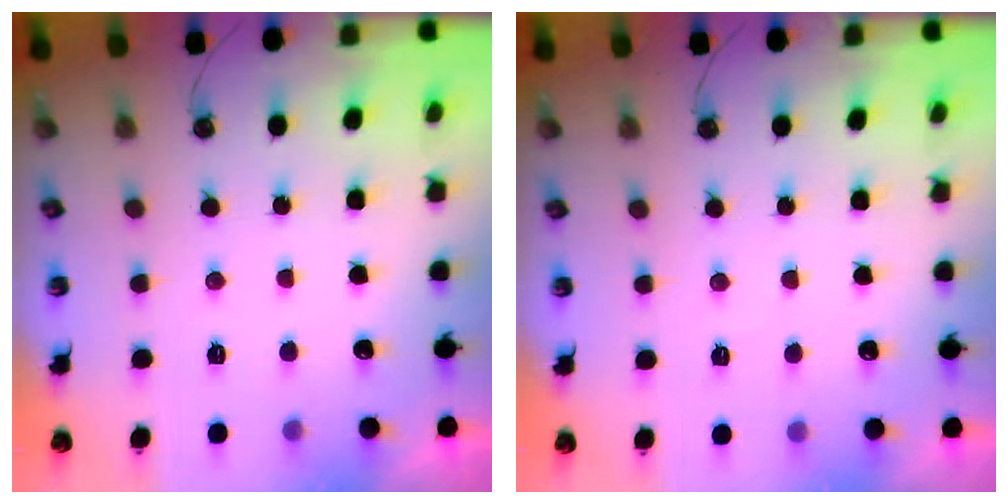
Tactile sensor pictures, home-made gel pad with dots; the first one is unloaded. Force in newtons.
{"total": 3.8, "press": 3.7, "slide": 0.6}